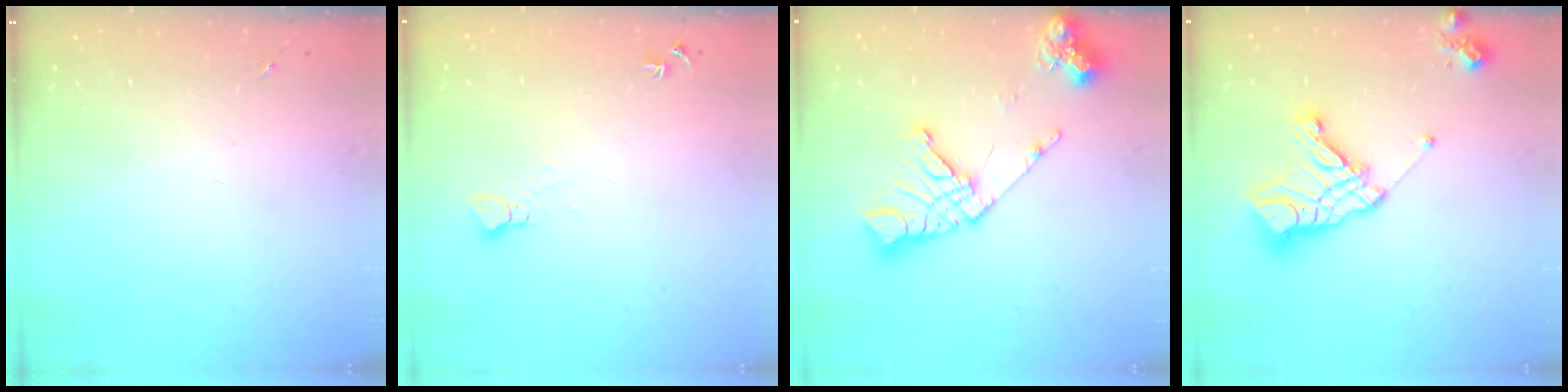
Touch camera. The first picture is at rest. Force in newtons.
{"total": 5.2, "press": 5.2, "slide": 0.6}
{"total": 16.8, "press": 16.7, "slide": 2.2}
{"total": 16.6, "press": 16.5, "slide": 2.1}